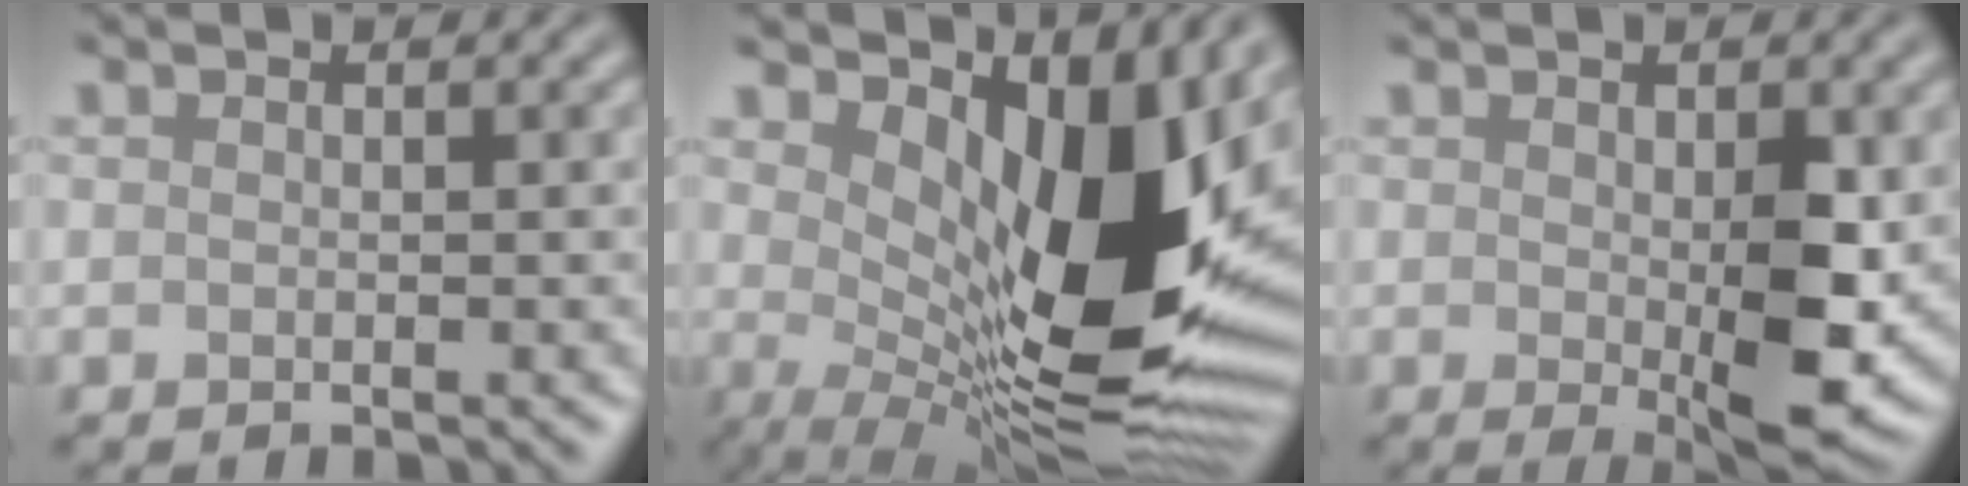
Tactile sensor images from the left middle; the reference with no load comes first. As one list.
[{"total": 13.6, "force": [2.5, 6.2, 11.8], "torque": [-0.167, -0.021, 0.053]}, {"total": 5.9, "force": [-0.3, 1.4, 5.7], "torque": [-0.091, -0.016, 0.006]}]